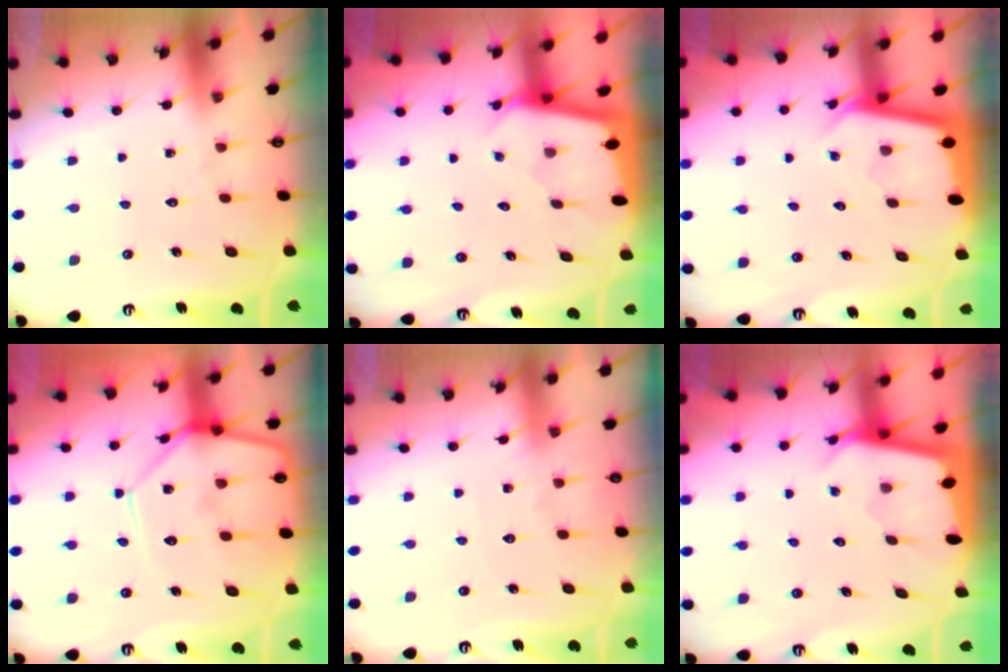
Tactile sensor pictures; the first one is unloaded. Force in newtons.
{"total": 2.0, "press": 2.0, "slide": 0.2}
{"total": 2.5, "press": 2.5, "slide": 0.1}
{"total": 13.4, "press": 13.3, "slide": 1.2}
{"total": 3.9, "press": 3.9, "slide": 0.6}
{"total": 2.5, "press": 2.5, "slide": 0.3}